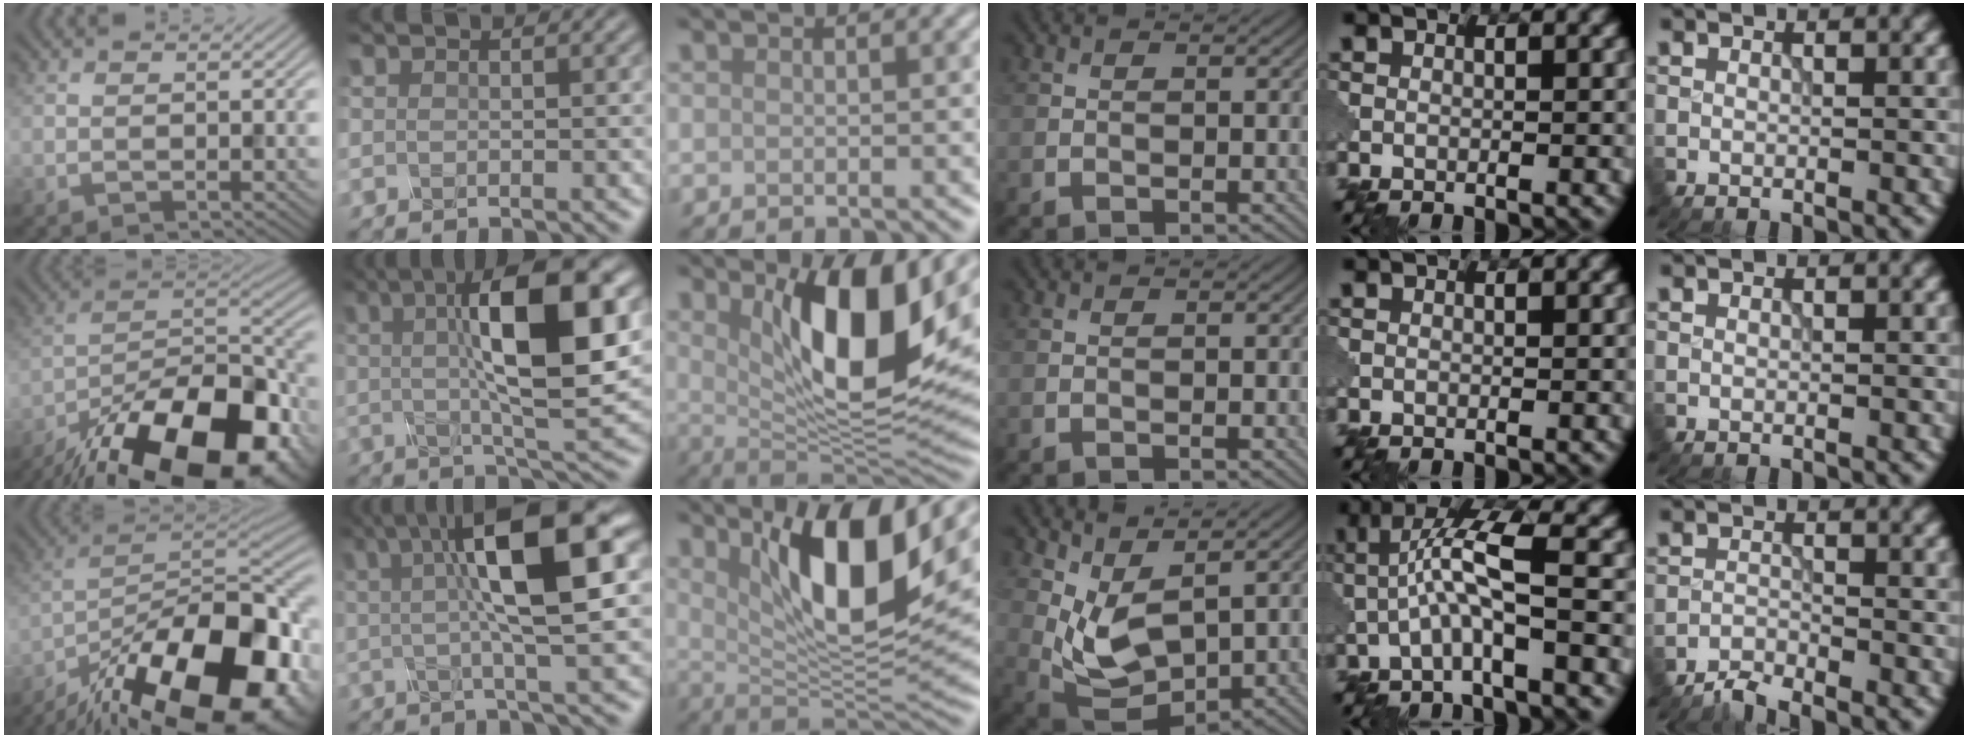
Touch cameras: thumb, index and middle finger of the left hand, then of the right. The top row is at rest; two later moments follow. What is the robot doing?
{"motion": "disassemble", "object": "glue stick"}